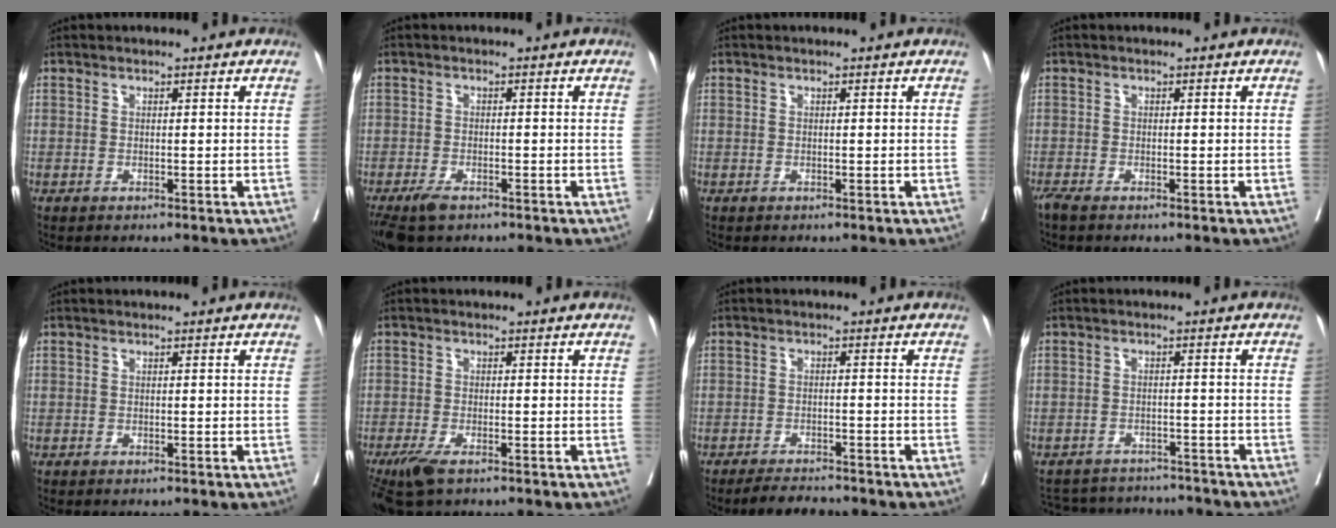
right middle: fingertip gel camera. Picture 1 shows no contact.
{"total": 4.3, "force": [-3.1, 1.6, 2.6], "torque": [-0.049, -0.008, -0.053]}
{"total": 0.0}
{"total": 1.2, "force": [-1.1, 0.1, 0.6], "torque": [-0.018, -0.005, -0.024]}
{"total": 0.0}
{"total": 4.5, "force": [-3.0, 1.2, 3.1], "torque": [-0.064, -0.011, -0.054]}
{"total": 3.7, "force": [-3.6, 0.5, 1.0], "torque": [-0.016, -0.011, -0.060]}
{"total": 10.6, "force": [-10.1, 2.8, 1.6], "torque": [-0.033, 0.015, -0.133]}